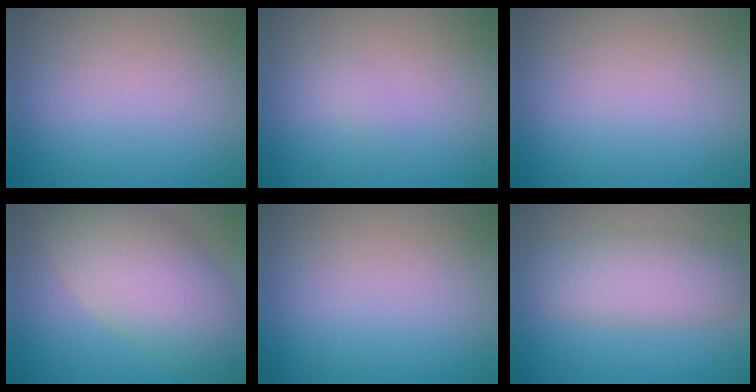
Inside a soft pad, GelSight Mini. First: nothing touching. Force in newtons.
{"total": 0.7, "press": 0.7, "slide": 0.1}
{"total": 0.0}
{"total": 9.2, "press": 9.2, "slide": 0.5}
{"total": 0.0}
{"total": 4.5, "press": 4.5, "slide": 0.4}